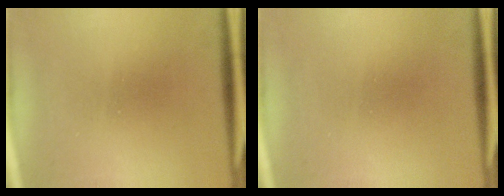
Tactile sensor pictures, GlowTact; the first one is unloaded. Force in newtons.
{"total": 1.9}